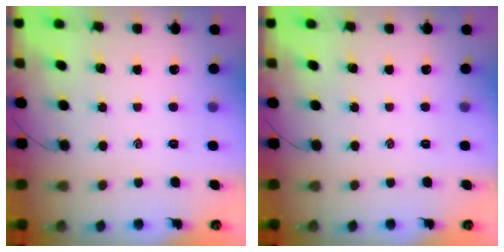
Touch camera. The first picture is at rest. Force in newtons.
{"total": 0.0}